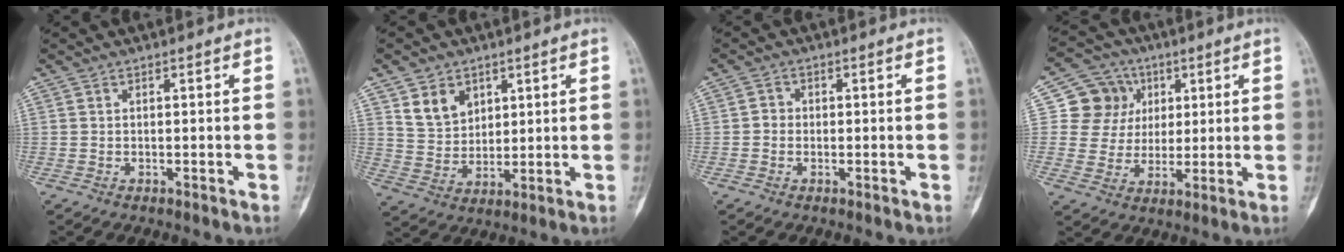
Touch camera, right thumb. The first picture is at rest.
{"total": 7.6, "force": [3.9, 5.6, 3.3], "torque": [-0.033, -0.027, 0.081]}
{"total": 1.8, "force": [-0.2, 1.6, 0.7], "torque": [0.003, 0.006, -0.010]}
{"total": 10.1, "force": [3.0, 9.4, 2.1], "torque": [0.011, 0.001, 0.051]}